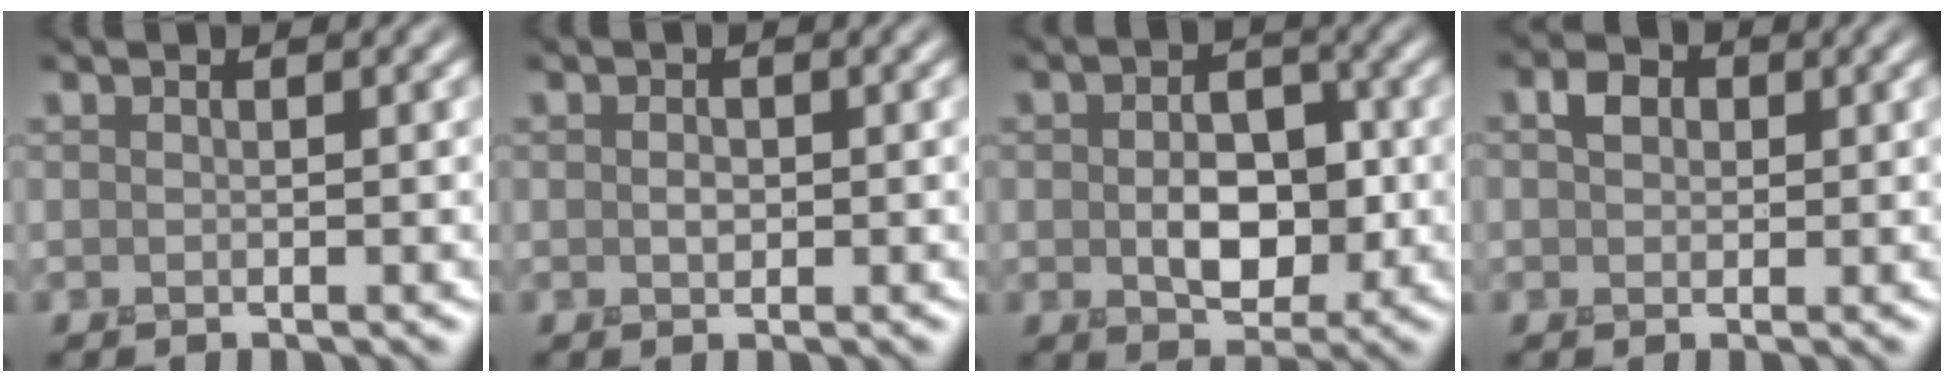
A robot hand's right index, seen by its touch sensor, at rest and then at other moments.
{"total": 0.9, "force": [-0.2, 0.7, 0.6], "torque": [-0.010, -0.004, -0.005]}
{"total": 5.5, "force": [-0.7, 3.7, 4.0], "torque": [-0.068, -0.011, -0.011]}
{"total": 2.0, "force": [0.2, 1.7, 1.0], "torque": [-0.020, 0.002, -0.004]}